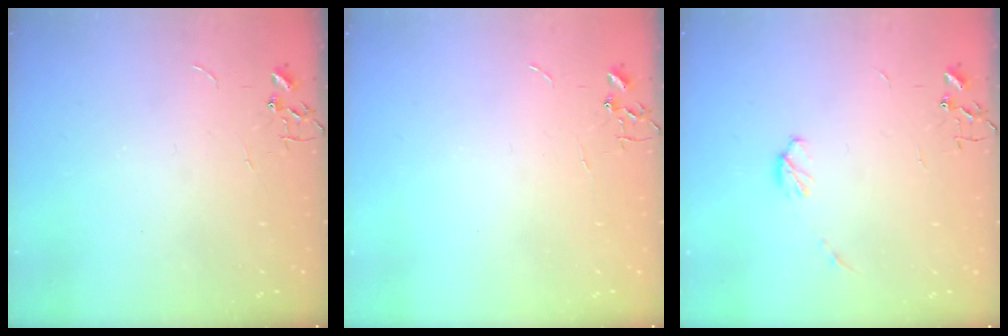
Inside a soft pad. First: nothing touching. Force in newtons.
{"total": 0.0}
{"total": 4.3, "press": 4.3, "slide": 0.7}